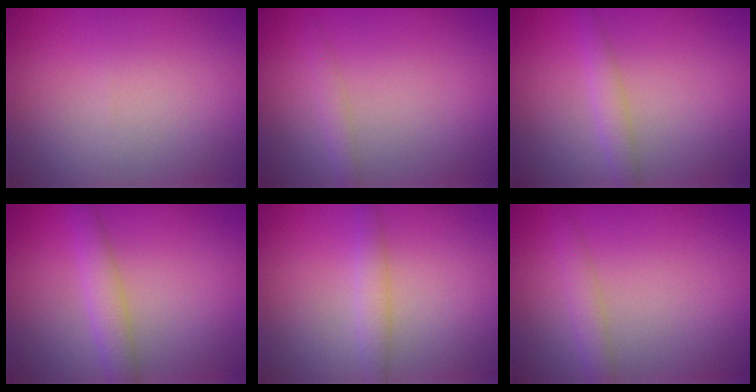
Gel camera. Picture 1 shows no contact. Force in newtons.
{"total": 1.2, "press": 1.2, "slide": 0.0}
{"total": 1.7, "press": 1.7, "slide": 0.1}
{"total": 2.6, "press": 2.6, "slide": 0.1}
{"total": 1.9, "press": 1.9, "slide": 0.0}
{"total": 1.8, "press": 1.8, "slide": 0.0}